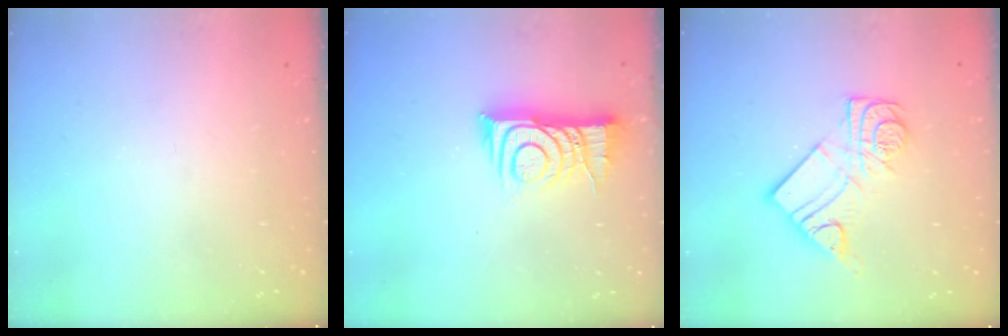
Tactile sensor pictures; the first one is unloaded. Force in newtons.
{"total": 10.3, "press": 10.3, "slide": 0.9}
{"total": 12.5, "press": 12.4, "slide": 0.8}